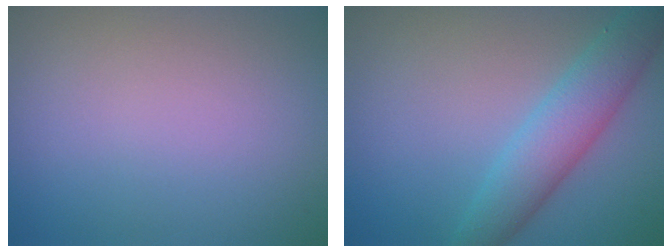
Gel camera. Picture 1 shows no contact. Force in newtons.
{"total": 4.8, "press": 4.8, "slide": 0.0}